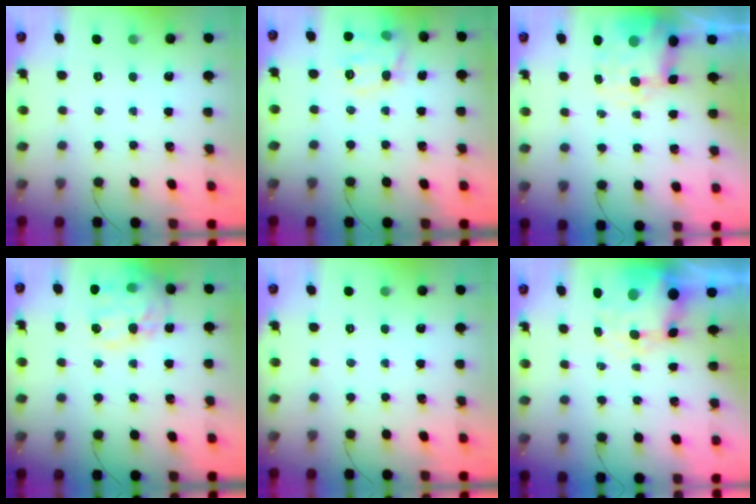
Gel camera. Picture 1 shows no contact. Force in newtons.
{"total": 11.8, "press": 11.8, "slide": 0.6}
{"total": 8.5, "press": 8.3, "slide": 1.9}
{"total": 19.8, "press": 19.5, "slide": 3.3}
{"total": 0.0}
{"total": 7.6, "press": 7.4, "slide": 1.7}